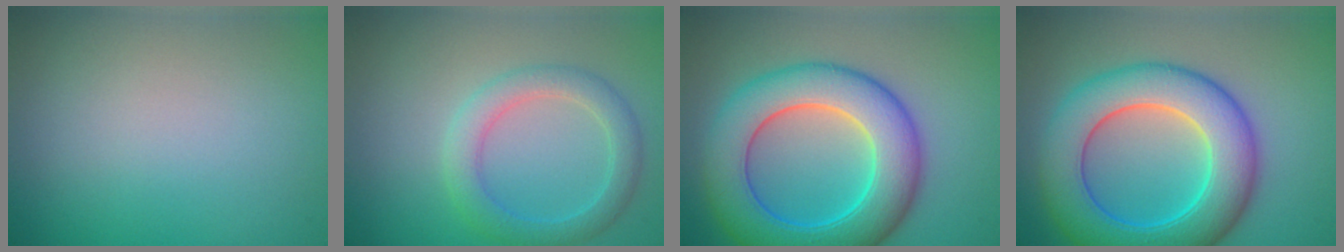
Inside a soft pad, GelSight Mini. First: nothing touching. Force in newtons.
{"total": 3.3, "press": 3.3, "slide": 0.2}
{"total": 9.6, "press": 9.6, "slide": 0.2}
{"total": 9.6, "press": 9.6, "slide": 0.2}